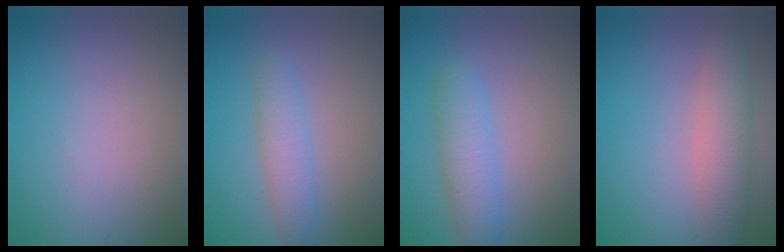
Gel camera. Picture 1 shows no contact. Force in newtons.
{"total": 3.0, "press": 3.0, "slide": 0.1}
{"total": 3.7, "press": 3.7, "slide": 0.2}
{"total": 3.8, "press": 3.8, "slide": 0.5}